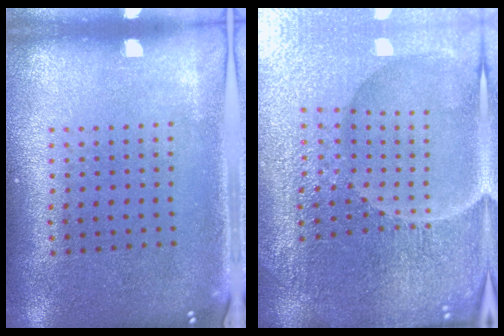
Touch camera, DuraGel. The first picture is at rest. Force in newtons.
{"total": 5.5, "press": 5.2, "slide": 1.8}